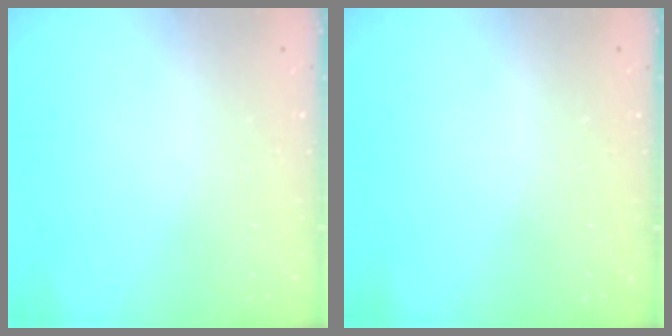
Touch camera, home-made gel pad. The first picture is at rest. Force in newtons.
{"total": 0.0}